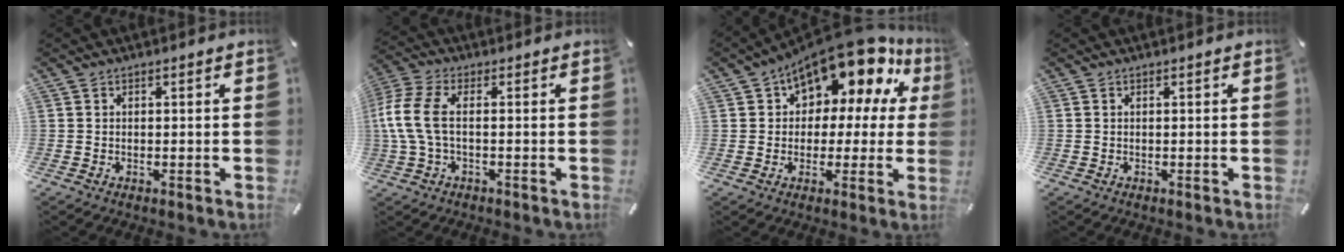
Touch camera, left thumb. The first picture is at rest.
{"total": 9.1, "force": [-0.2, 4.5, 7.9], "torque": [-0.181, -0.009, -0.004]}
{"total": 15.9, "force": [10.5, 8.2, 8.6], "torque": [-0.135, -0.082, 0.181]}
{"total": 0.0}